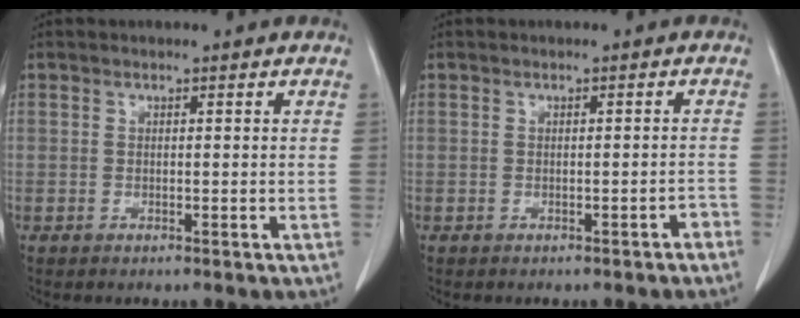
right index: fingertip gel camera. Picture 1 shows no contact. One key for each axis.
{"total": 1.4, "fx": -1.1, "fy": 0.2, "fz": 0.8, "tx": -0.013, "ty": -0.001, "tz": -0.011}